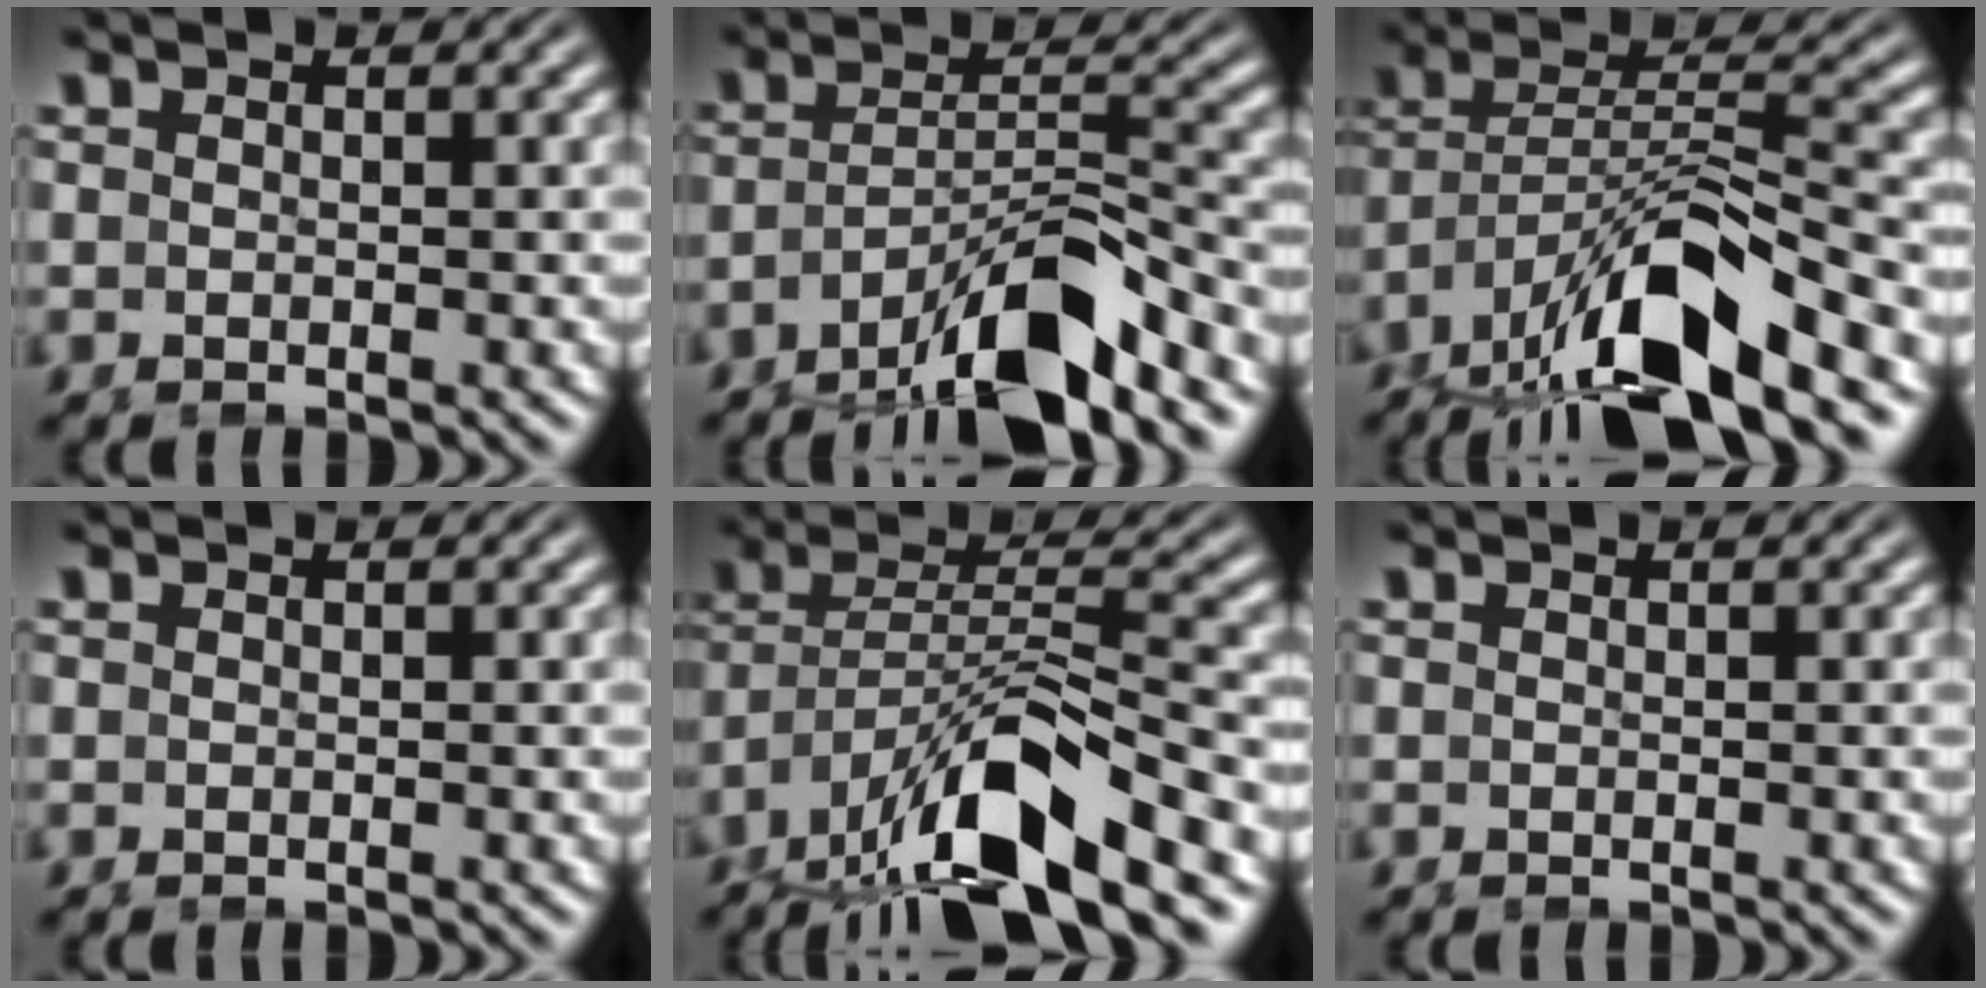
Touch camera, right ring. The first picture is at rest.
{"total": 7.1, "force": [-3.6, 3.1, 5.3], "torque": [-0.089, -0.030, -0.049]}
{"total": 8.0, "force": [-3.8, 3.4, 6.1], "torque": [-0.111, -0.027, -0.043]}
{"total": 0.0}
{"total": 7.3, "force": [-3.7, 2.8, 5.6], "torque": [-0.104, -0.025, -0.043]}
{"total": 0.0}